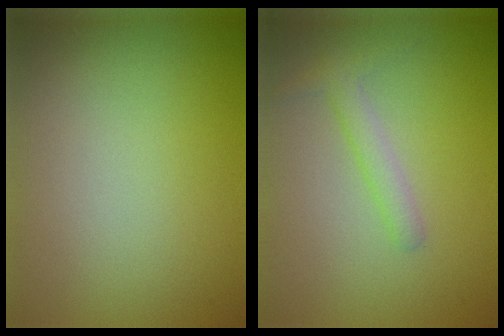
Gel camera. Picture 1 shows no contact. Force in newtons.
{"total": 1.8, "press": 1.8, "slide": 0.0}